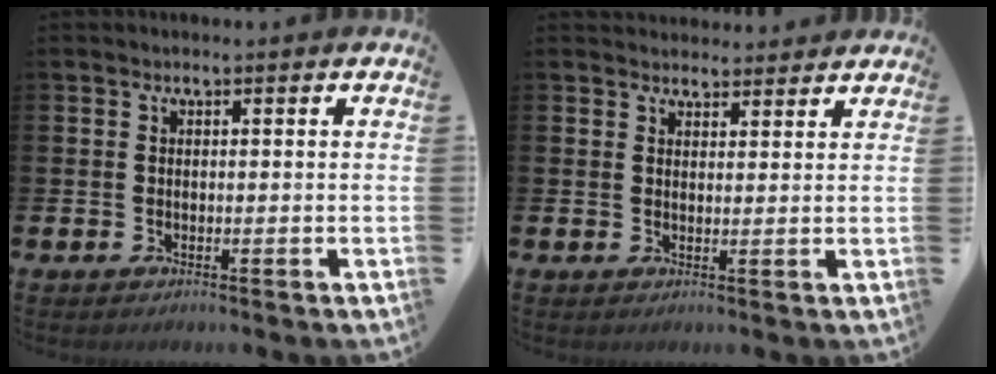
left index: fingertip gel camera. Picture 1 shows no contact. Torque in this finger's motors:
{"motor_torque": [0.77, -1.36, 0.18, 0.02]}